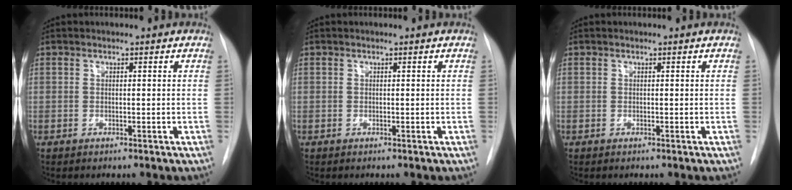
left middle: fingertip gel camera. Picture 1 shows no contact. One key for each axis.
{"total": 0.0}
{"total": 0.0}